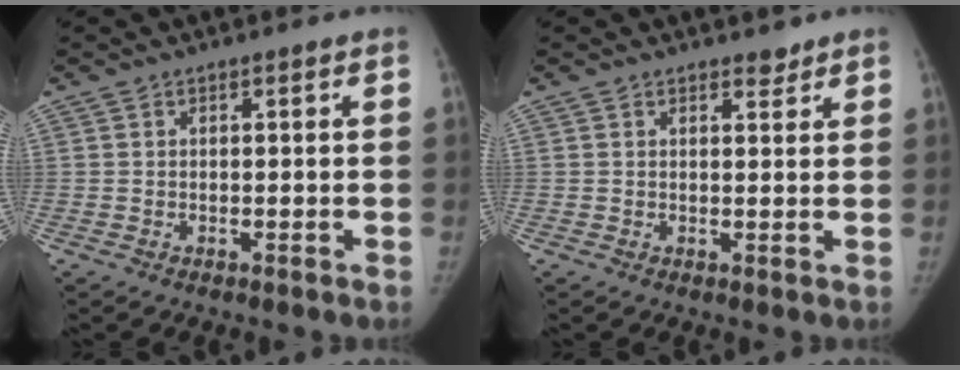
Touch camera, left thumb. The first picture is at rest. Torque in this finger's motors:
{"motor_torque": [0.31, -0.17, 0.29, -0.05, 0.11]}